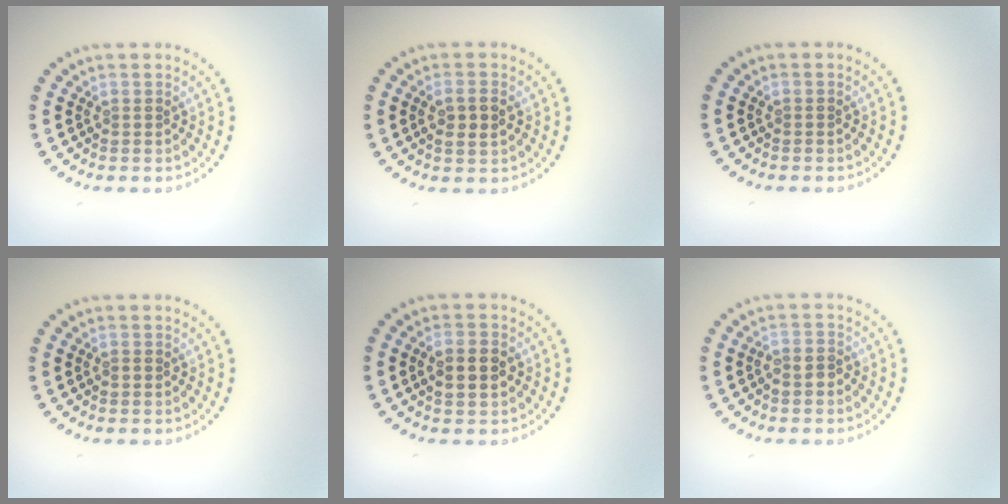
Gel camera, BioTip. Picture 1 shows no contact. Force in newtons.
{"total": 2.1, "press": 2.1, "slide": 0.5}
{"total": 0.0}
{"total": 0.7, "press": 0.7, "slide": 0.1}
{"total": 2.9, "press": 2.9, "slide": 0.2}
{"total": 1.3, "press": 1.1, "slide": 0.7}